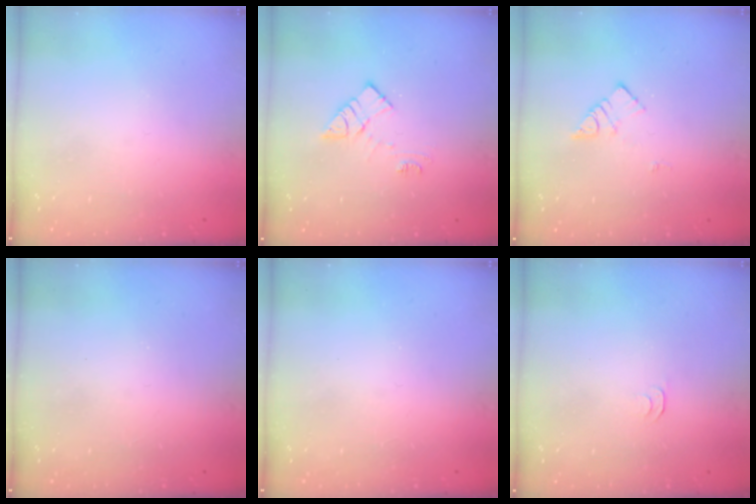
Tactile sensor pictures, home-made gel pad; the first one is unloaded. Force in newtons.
{"total": 9.3, "press": 9.3, "slide": 0.5}
{"total": 6.2, "press": 6.2, "slide": 0.2}
{"total": 1.6, "press": 1.6, "slide": 0.2}
{"total": 2.6, "press": 2.6, "slide": 0.4}
{"total": 3.6, "press": 3.6, "slide": 0.6}